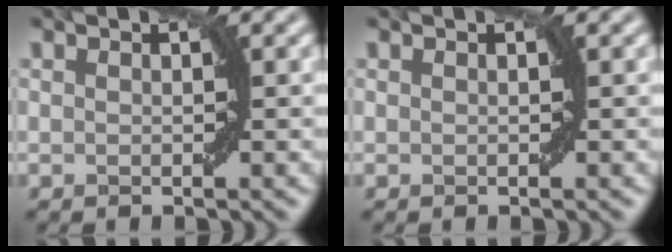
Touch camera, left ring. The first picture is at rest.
{"total": 0.0}